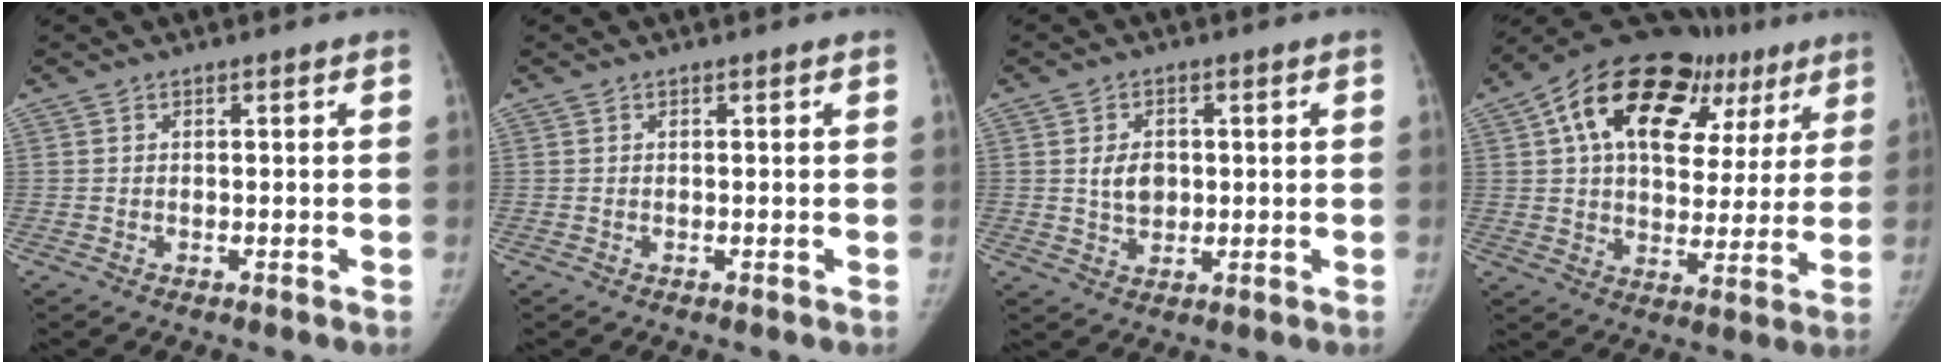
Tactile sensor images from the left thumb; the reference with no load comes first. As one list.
[{"total": 0.0}, {"total": 5.0, "force": [0.5, 3.7, 3.2], "torque": [-0.039, -0.003, 0.014]}, {"total": 26.1, "force": [11.7, 15.7, 17.2], "torque": [-0.223, 0.030, 0.181]}]